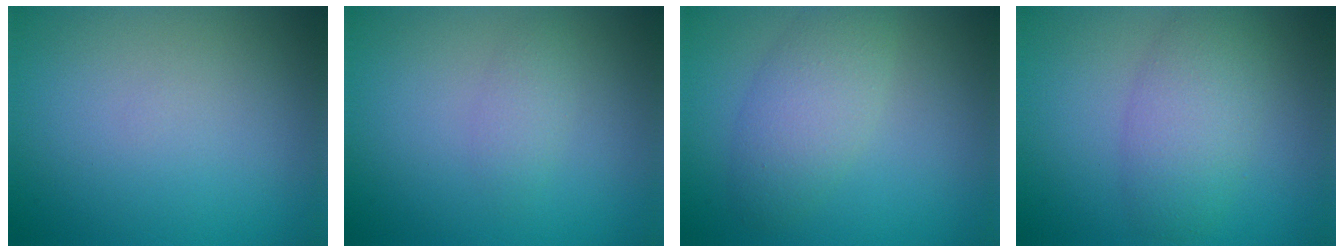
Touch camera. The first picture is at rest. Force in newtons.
{"total": 1.4, "press": 1.4, "slide": 0.0}
{"total": 3.7, "press": 3.7, "slide": 0.2}
{"total": 4.3, "press": 4.3, "slide": 0.3}